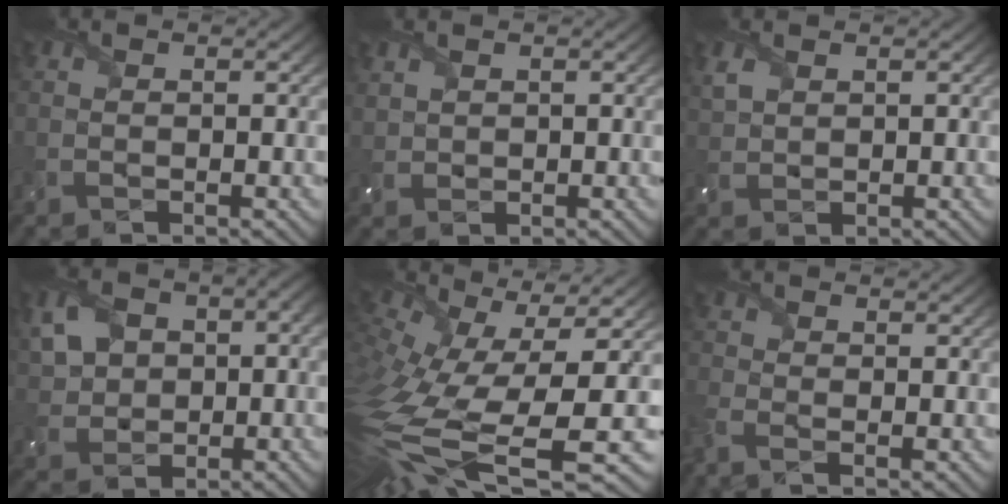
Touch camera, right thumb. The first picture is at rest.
{"total": 1.8, "force": [1.2, 1.1, 0.7], "torque": [-0.025, 0.001, 0.032]}
{"total": 2.3, "force": [1.4, 1.4, 1.2], "torque": [-0.040, -0.001, 0.034]}
{"total": 8.2, "force": [1.8, 5.9, 5.4], "torque": [-0.138, 0.003, 0.033]}
{"total": 16.5, "force": [-3.7, 7.4, 14.3], "torque": [-0.343, -0.051, -0.040]}
{"total": 2.8, "force": [-2.1, 1.1, 1.6], "torque": [-0.047, -0.010, -0.053]}